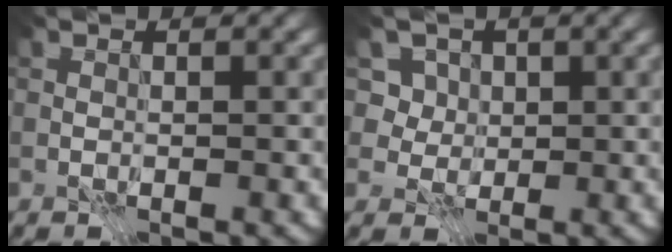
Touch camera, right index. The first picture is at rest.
{"total": 6.0, "force": [2.8, 4.8, 2.2], "torque": [-0.040, -0.002, 0.042]}